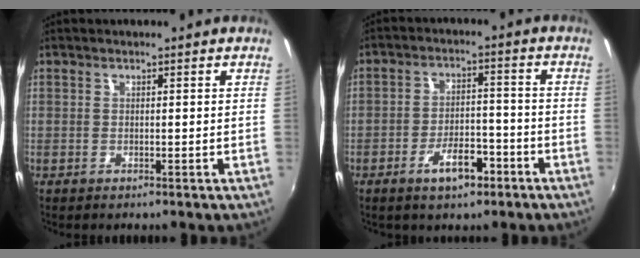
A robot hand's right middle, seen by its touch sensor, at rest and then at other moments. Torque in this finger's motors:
{"motor_torque": [0.34, -0.36, 0.32, 0.06]}